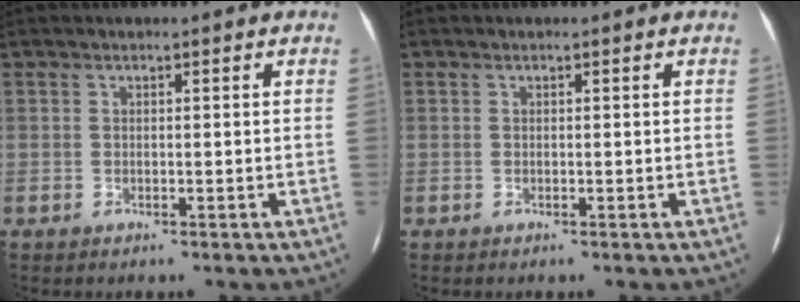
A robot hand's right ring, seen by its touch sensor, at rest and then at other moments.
{"total": 0.0}